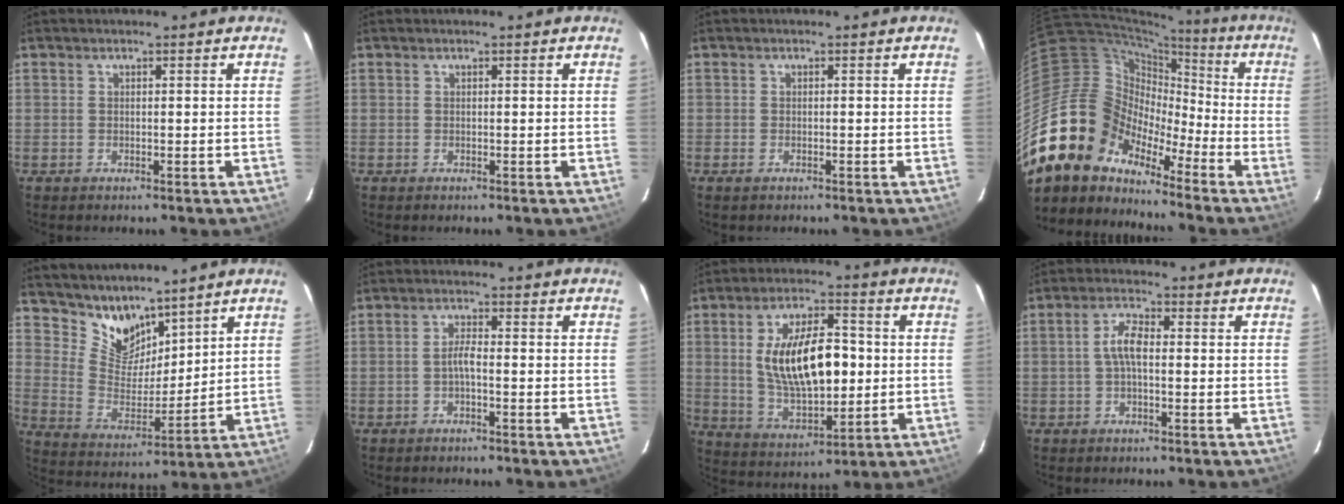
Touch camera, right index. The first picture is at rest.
{"total": 0.0}
{"total": 1.3, "force": [-0.9, 0.6, 0.7], "torque": [-0.014, -0.003, -0.017]}
{"total": 17.4, "force": [-13.0, 10.3, 5.1], "torque": [-0.110, 0.022, -0.251]}
{"total": 9.6, "force": [8.2, 4.2, 2.4], "torque": [-0.046, -0.003, 0.165]}
{"total": 2.2, "force": [-1.0, 0.3, 1.9], "torque": [-0.039, 0.006, -0.020]}
{"total": 16.2, "force": [1.1, 7.3, 14.4], "torque": [-0.260, 0.006, 0.034]}
{"total": 4.5, "force": [-0.3, 1.8, 4.1], "torque": [-0.085, 0.012, -0.005]}